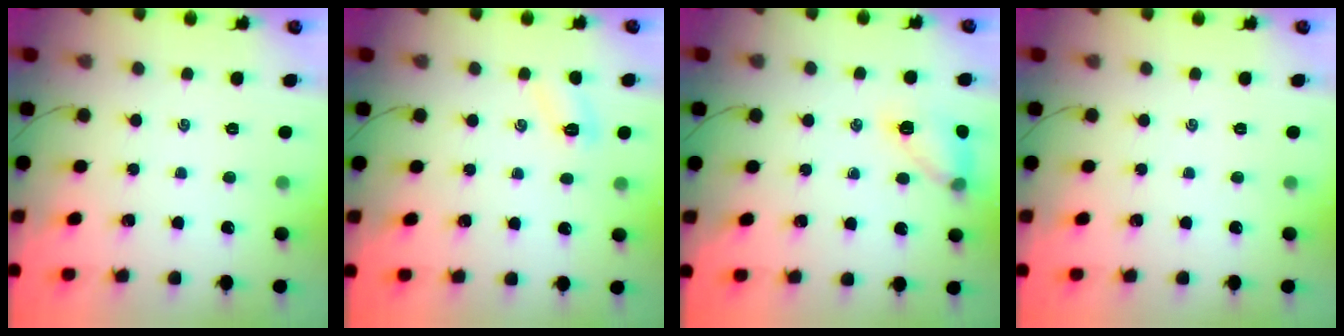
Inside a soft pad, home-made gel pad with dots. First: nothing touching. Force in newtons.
{"total": 4.0, "press": 3.9, "slide": 1.0}
{"total": 11.6, "press": 11.4, "slide": 2.2}
{"total": 0.0}